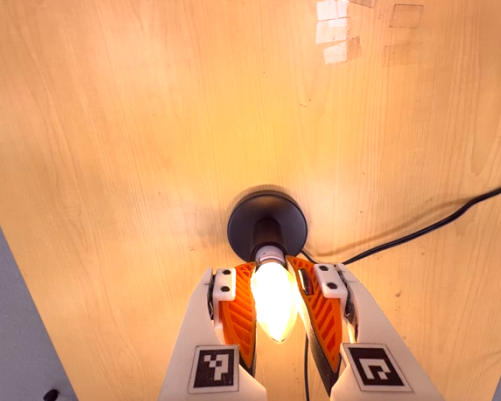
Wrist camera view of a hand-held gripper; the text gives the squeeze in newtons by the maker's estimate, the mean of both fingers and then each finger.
{"total": 23.8, "left": 23.6, "right": 24.1}